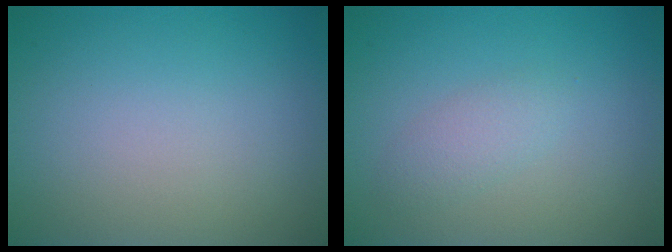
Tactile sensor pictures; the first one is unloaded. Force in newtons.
{"total": 1.7, "press": 1.6, "slide": 0.1}